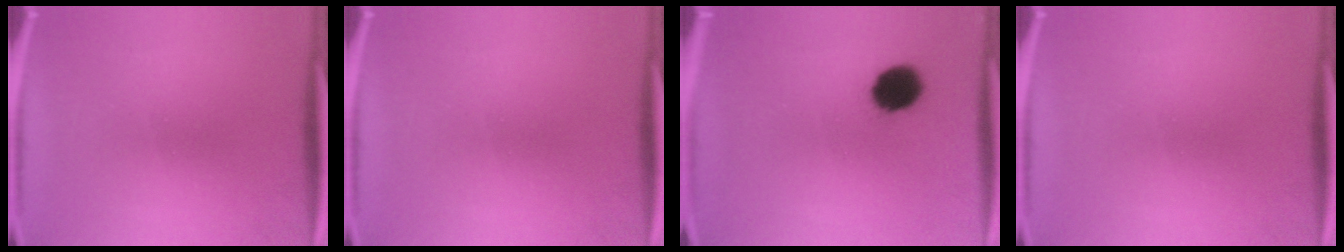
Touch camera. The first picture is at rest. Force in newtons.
{"total": 0.0}
{"total": 9.1}
{"total": 0.0}